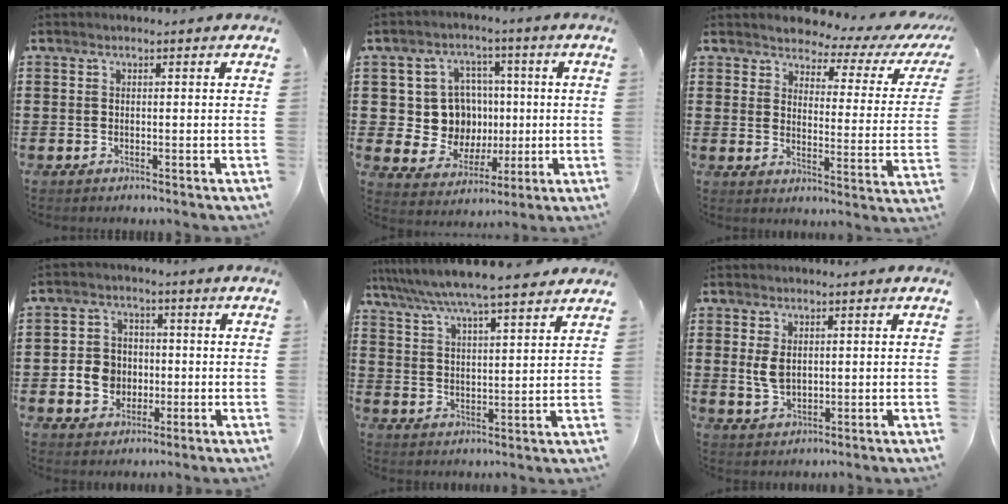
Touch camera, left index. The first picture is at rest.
{"total": 9.5, "force": [1.2, 8.8, 3.3], "torque": [-0.069, 0.005, 0.032]}
{"total": 3.7, "force": [3.4, 1.0, 1.0], "torque": [-0.037, -0.030, 0.052]}
{"total": 5.3, "force": [-0.8, 4.8, 1.9], "torque": [-0.050, 0.013, -0.015]}
{"total": 6.6, "force": [5.9, -0.1, 2.9], "torque": [-0.081, -0.029, 0.101]}
{"total": 3.6, "force": [0.7, 2.2, 2.8], "torque": [-0.066, 0.003, 0.010]}